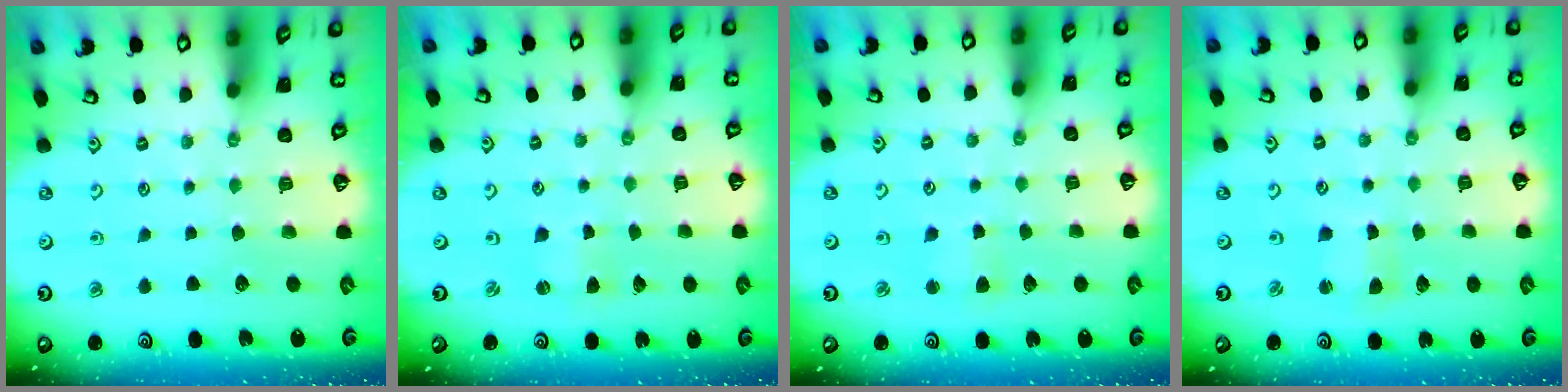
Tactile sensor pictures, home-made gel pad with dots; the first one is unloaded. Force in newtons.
{"total": 1.0, "press": 1.0, "slide": 0.1}
{"total": 3.5, "press": 3.5, "slide": 0.3}
{"total": 2.5, "press": 2.5, "slide": 0.3}